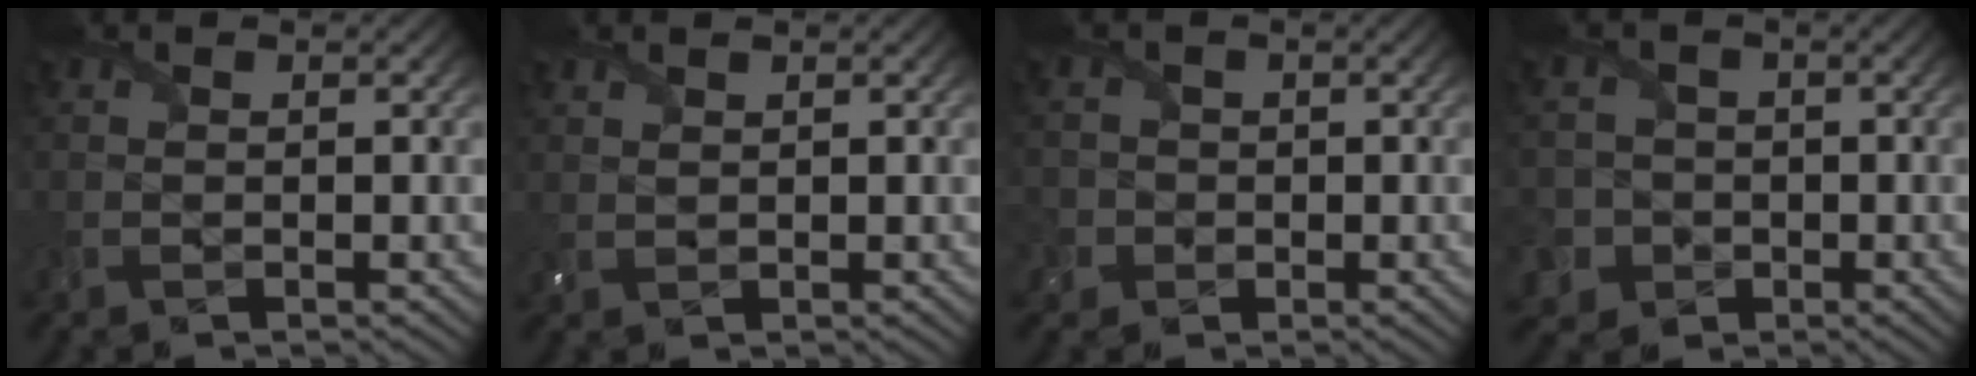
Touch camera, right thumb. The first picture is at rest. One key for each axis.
{"total": 1.2, "fx": 0.9, "fy": 0.5, "fz": 0.5, "tx": -0.019, "ty": 0.002, "tz": 0.024}
{"total": 3.5, "fx": -0.7, "fy": 3.3, "fz": 0.6, "tx": -0.022, "ty": 0.007, "tz": -0.028}
{"total": 6.0, "fx": -1.5, "fy": 5.7, "fz": 1.1, "tx": -0.048, "ty": -0.003, "tz": -0.055}